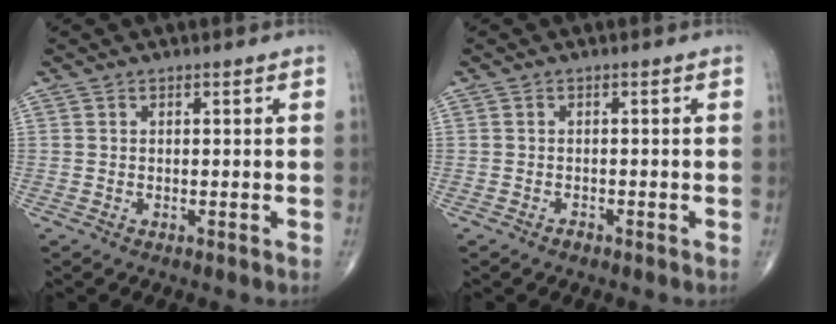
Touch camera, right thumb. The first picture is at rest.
{"total": 0.8, "force": [-0.7, 0.4, 0.2], "torque": [-0.003, 0.002, -0.014]}